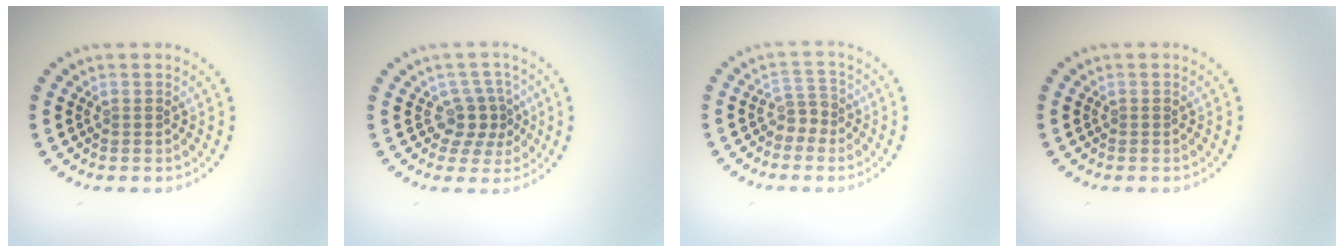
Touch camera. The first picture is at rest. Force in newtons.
{"total": 2.8, "press": 2.0, "slide": 1.9}
{"total": 1.9, "press": 1.3, "slide": 1.4}
{"total": 0.0}